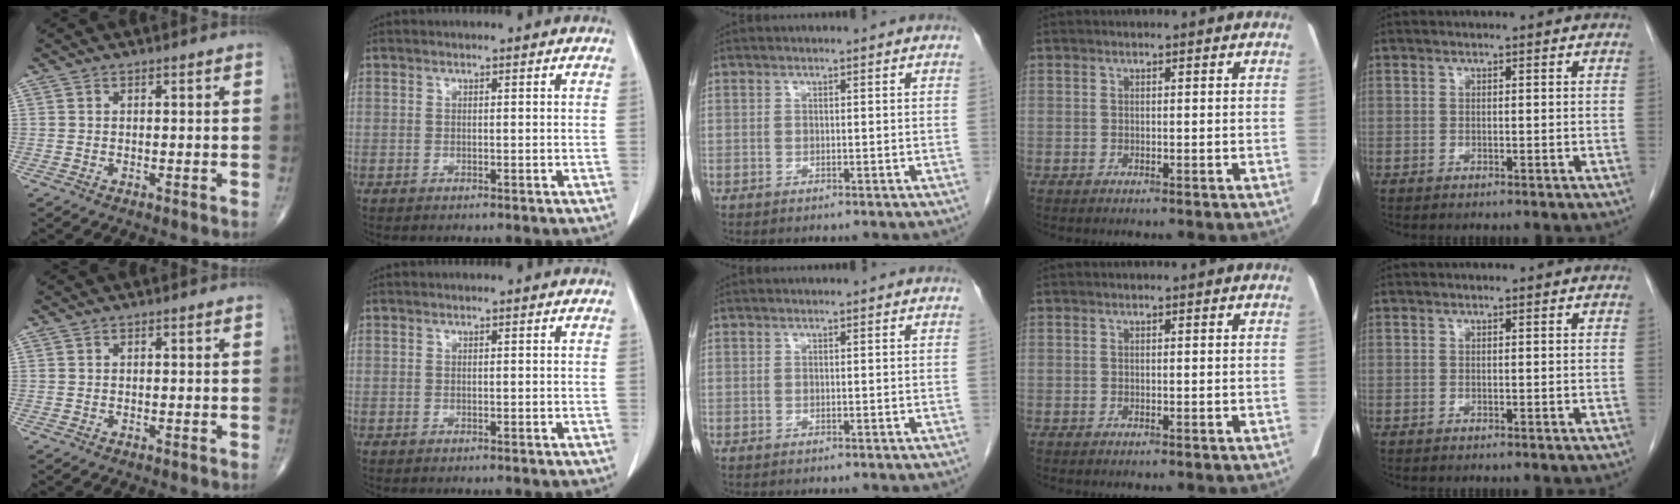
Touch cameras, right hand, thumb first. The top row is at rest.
{}